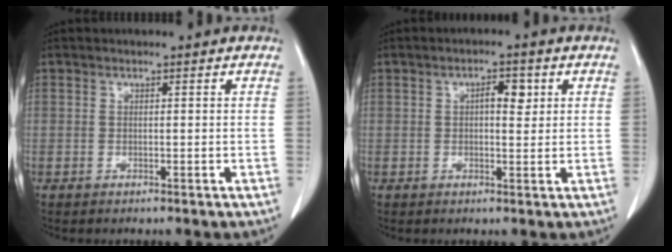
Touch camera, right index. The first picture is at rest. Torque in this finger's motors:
{"motor_torque": [0.06, 0.04, 0.14, 0.03]}